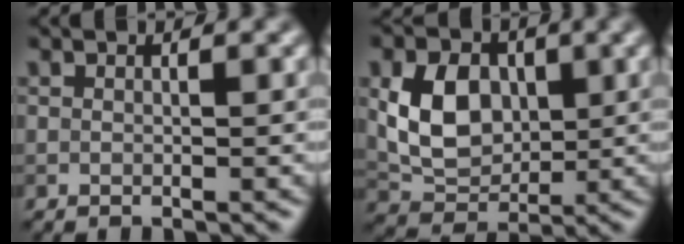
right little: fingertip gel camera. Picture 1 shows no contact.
{"total": 6.3, "force": [0.8, 4.6, 4.1], "torque": [-0.084, -0.002, 0.017]}